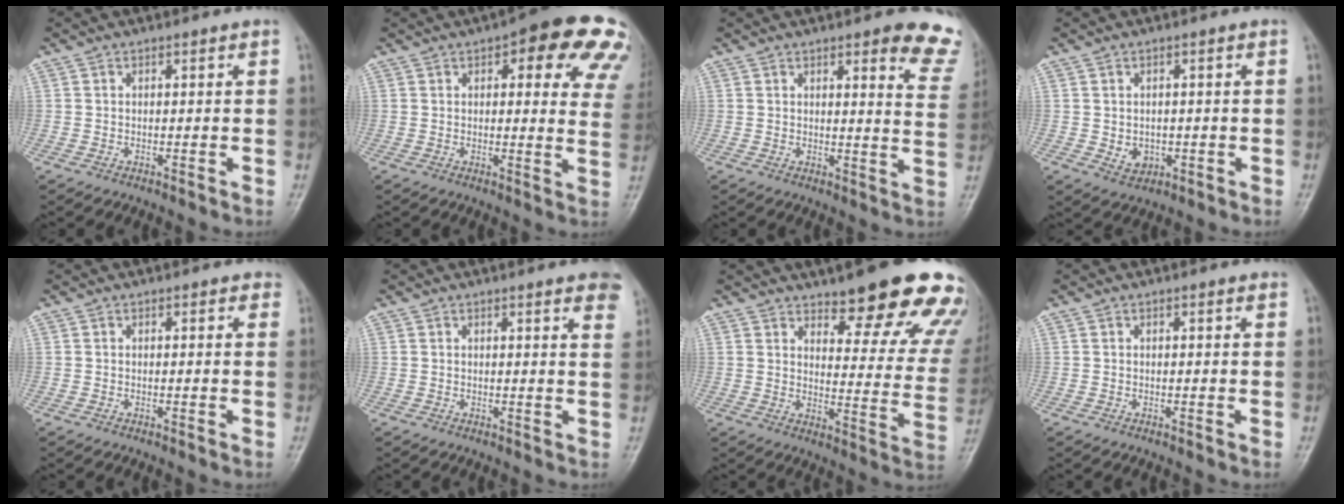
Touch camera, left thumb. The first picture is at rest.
{"total": 17.8, "force": [9.1, 6.6, 13.8], "torque": [-0.125, -0.019, 0.094]}
{"total": 11.5, "force": [8.1, 3.3, 7.4], "torque": [-0.046, -0.041, 0.072]}
{"total": 3.2, "force": [-0.4, 2.7, 1.7], "torque": [-0.014, -0.001, 0.004]}
{"total": 1.1, "force": [0.7, 0.6, 0.6], "torque": [0.003, -0.002, 0.003]}
{"total": 7.0, "force": [5.0, 1.2, 4.8], "torque": [-0.042, -0.010, 0.045]}
{"total": 20.7, "force": [15.4, 5.9, 12.5], "torque": [-0.111, -0.087, 0.189]}
{"total": 0.8, "force": [0.6, 0.1, 0.6], "torque": [-0.005, 0.001, 0.007]}